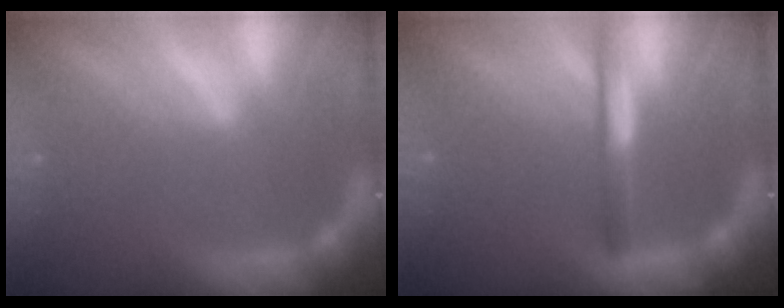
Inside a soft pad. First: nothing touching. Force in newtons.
{"total": 3.0}